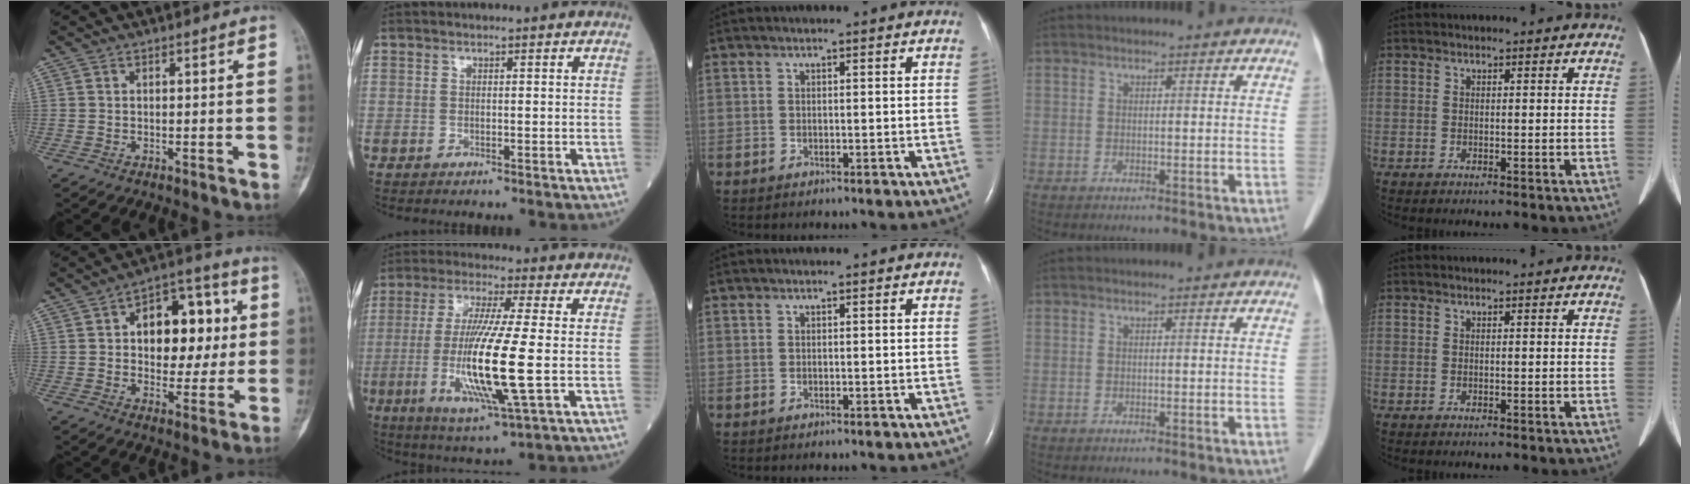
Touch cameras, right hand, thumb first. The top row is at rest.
{"thumb": {"total": 15.7, "force": [2.8, 10.1, 11.8], "torque": [-0.108, 0.017, 0.037]}, "index": {"total": 14.9, "force": [-2.3, 0.2, 14.8], "torque": [-0.301, -0.021, -0.047]}}